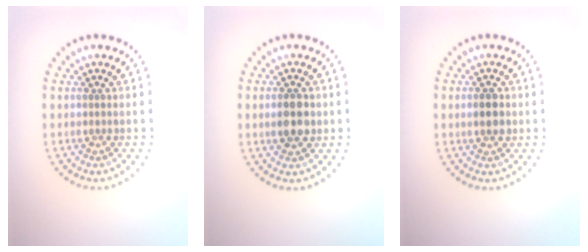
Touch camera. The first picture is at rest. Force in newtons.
{"total": 2.6, "press": 2.6, "slide": 0.3}
{"total": 2.4, "press": 2.4, "slide": 0.2}